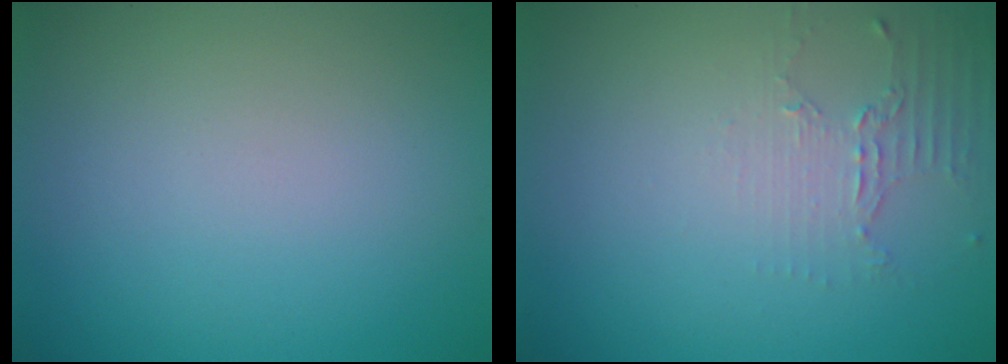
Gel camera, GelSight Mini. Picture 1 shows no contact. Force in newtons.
{"total": 2.0, "press": 1.5, "slide": 1.4}